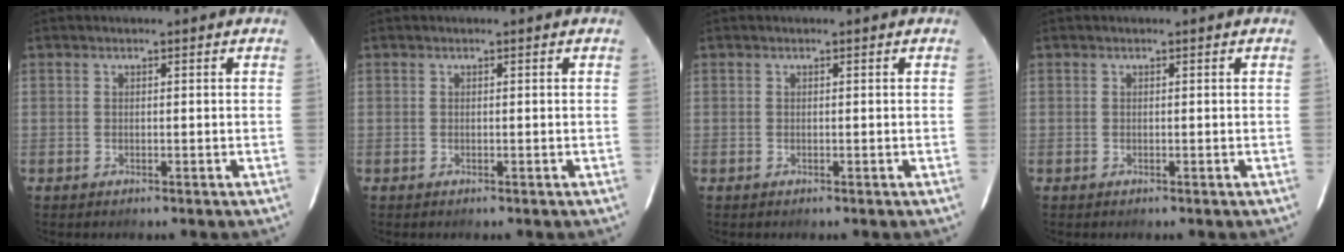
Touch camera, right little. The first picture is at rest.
{"total": 0.0}
{"total": 0.0}
{"total": 0.0}